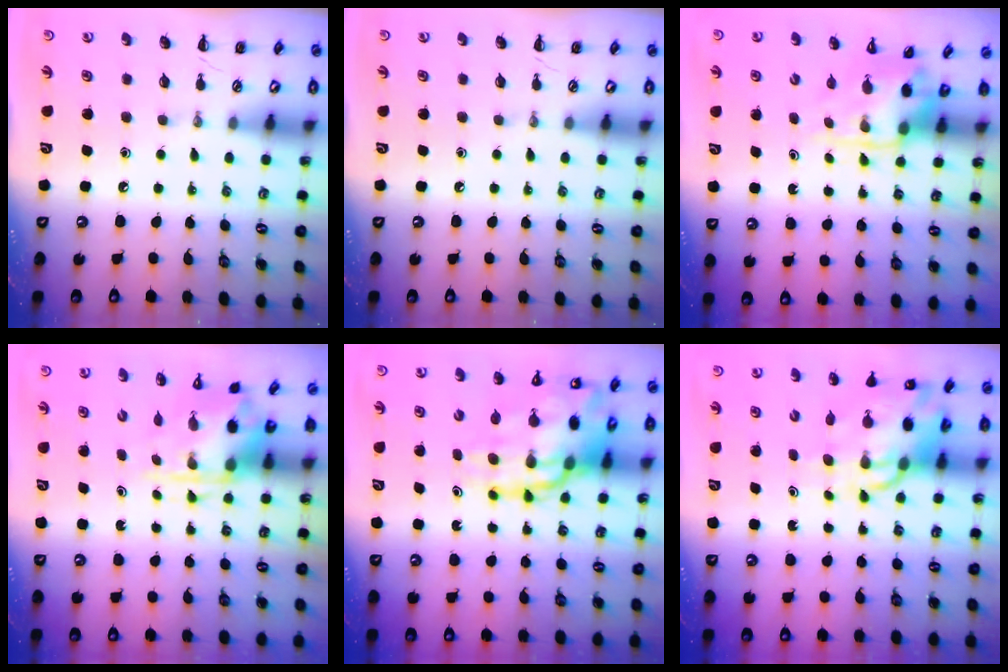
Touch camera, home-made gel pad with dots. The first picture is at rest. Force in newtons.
{"total": 0.0}
{"total": 3.9, "press": 3.8, "slide": 0.8}
{"total": 3.8, "press": 3.7, "slide": 0.9}
{"total": 18.8, "press": 18.2, "slide": 4.9}
{"total": 11.5, "press": 11.1, "slide": 3.0}